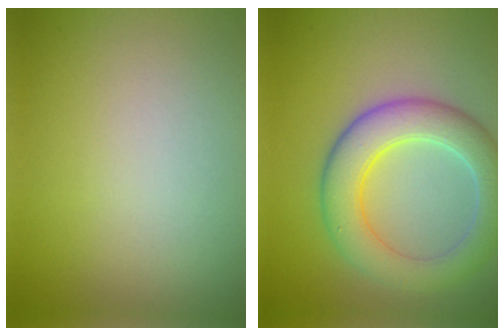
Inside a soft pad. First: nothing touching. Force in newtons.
{"total": 6.5, "press": 6.5, "slide": 0.7}